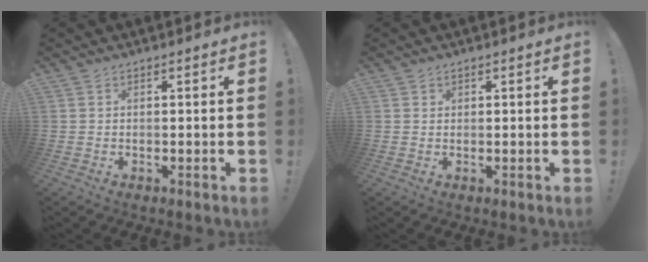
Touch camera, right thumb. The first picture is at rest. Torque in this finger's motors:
{"motor_torque": [-0.05, -0.12, 0.10, -0.02, -0.03]}